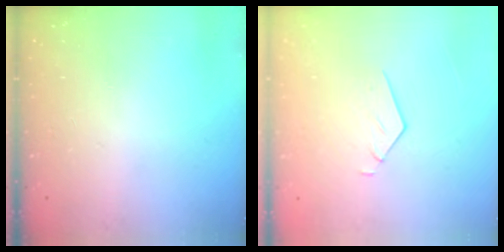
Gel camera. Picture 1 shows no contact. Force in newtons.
{"total": 3.5, "press": 3.4, "slide": 0.2}